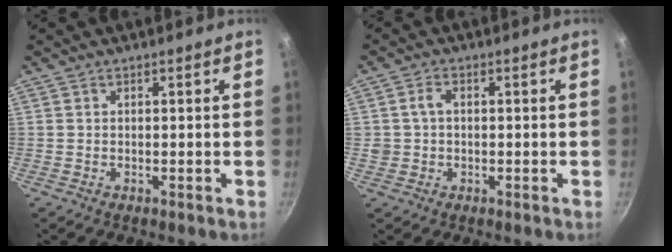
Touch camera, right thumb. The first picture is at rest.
{"total": 3.0, "force": [0.2, 2.3, 1.8], "torque": [-0.023, 0.010, 0.005]}